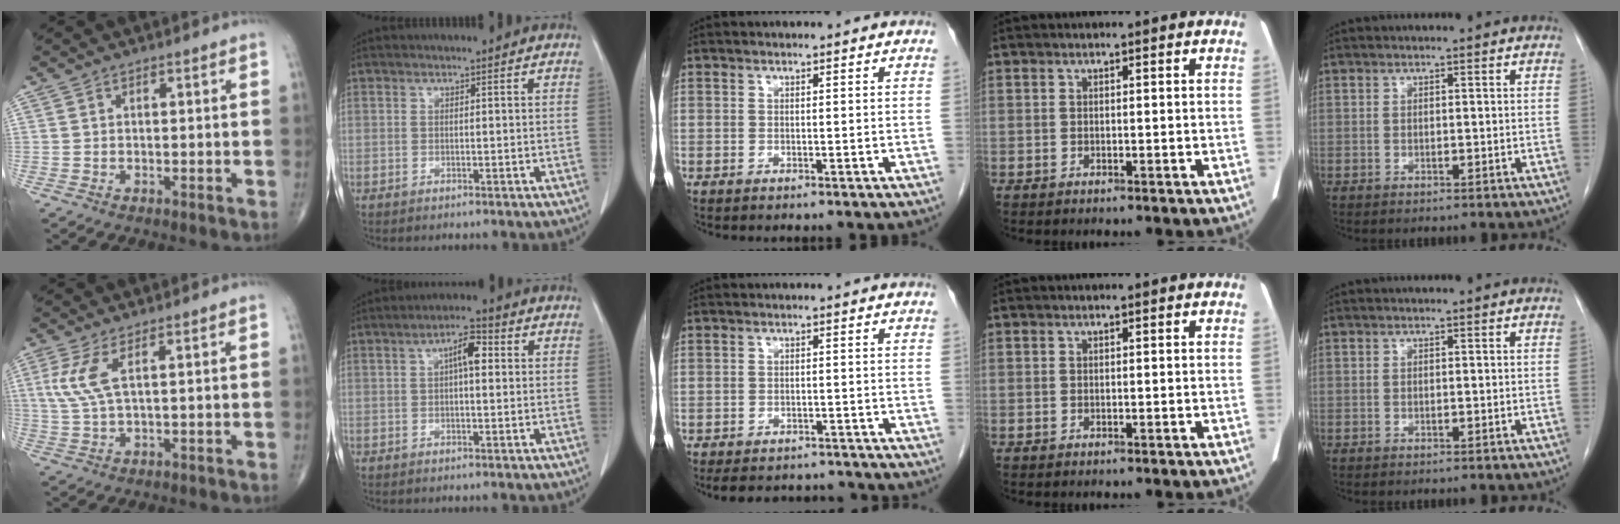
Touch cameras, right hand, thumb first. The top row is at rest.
{"thumb": {"total": 5.3, "force": [1.8, 1.4, 4.8], "torque": [-0.127, -0.002, 0.043]}, "index": {"total": 4.5, "force": [1.0, 1.3, 4.1], "torque": [-0.071, 0.015, 0.013]}, "middle": {"total": 8.6, "force": [-8.0, 2.6, 1.9], "torque": [-0.032, 0.008, -0.099]}}